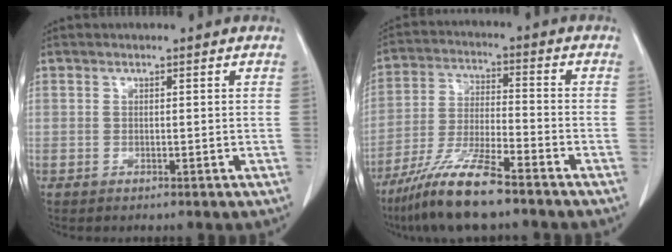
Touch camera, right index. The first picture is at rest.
{"total": 11.3, "force": [-8.4, 0.9, 7.5], "torque": [-0.154, -0.028, -0.160]}